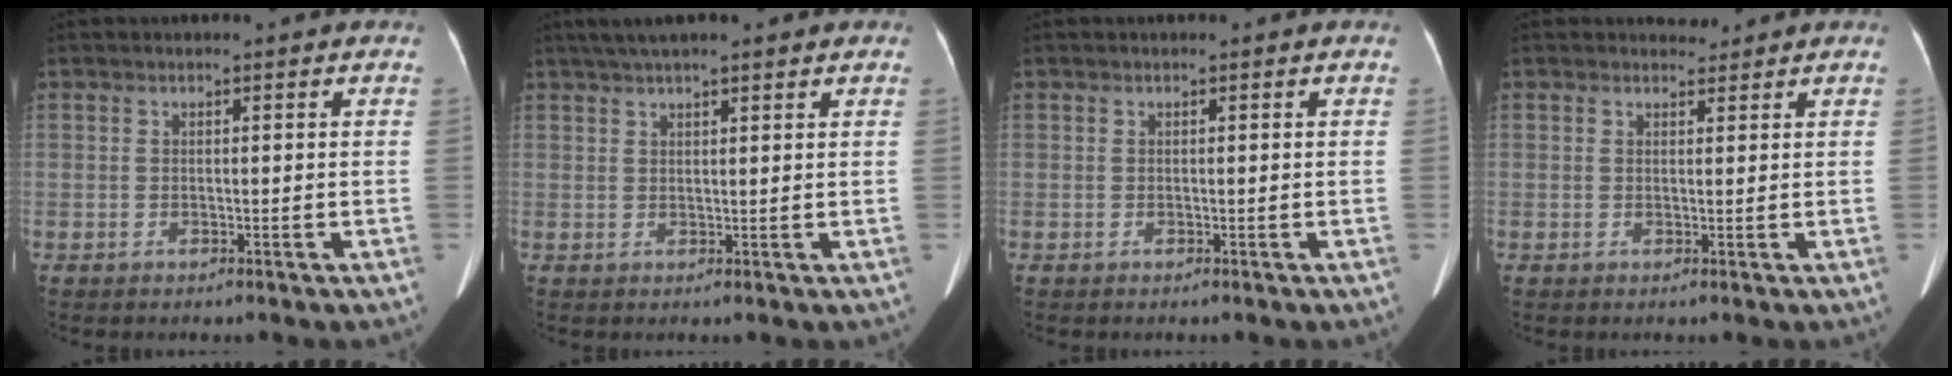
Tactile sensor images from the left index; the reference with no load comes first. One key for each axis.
{"total": 8.0, "fx": 6.2, "fy": 1.3, "fz": 4.8, "tx": -0.071, "ty": 0.040, "tz": 0.092}
{"total": 0.0}
{"total": 1.4, "fx": 1.3, "fy": 0.5, "fz": -0.3, "tx": 0.004, "ty": -0.001, "tz": 0.017}